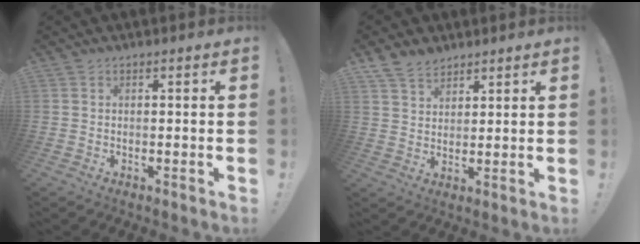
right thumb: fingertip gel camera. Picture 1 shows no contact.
{"total": 6.5, "force": [5.2, 3.5, 1.8], "torque": [-0.037, -0.027, 0.101]}